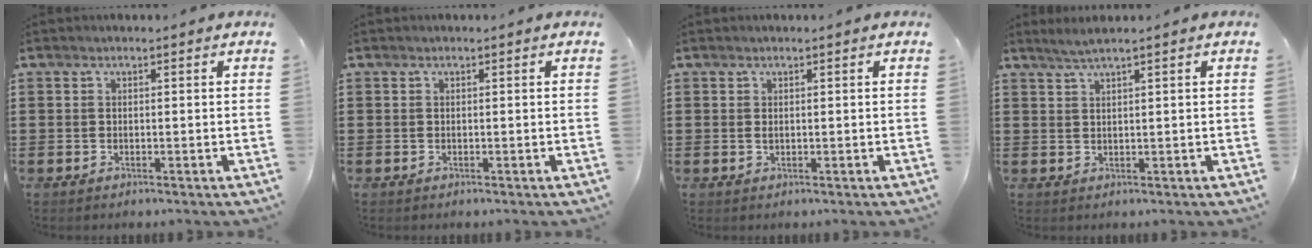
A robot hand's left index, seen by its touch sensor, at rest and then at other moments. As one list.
[{"total": 0.0}, {"total": 0.6, "force": [0.2, 0.3, 0.5], "torque": [-0.010, 0.001, 0.004]}, {"total": 1.8, "force": [1.4, -0.3, 1.2], "torque": [-0.023, 0.000, 0.025]}]